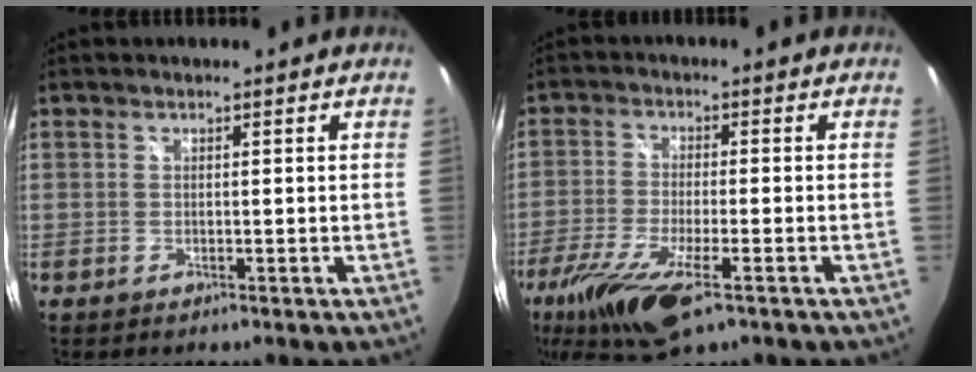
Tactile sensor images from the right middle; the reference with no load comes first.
{"total": 13.5, "force": [-8.0, 3.8, 10.2], "torque": [-0.223, -0.048, -0.150]}